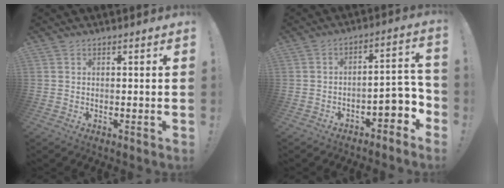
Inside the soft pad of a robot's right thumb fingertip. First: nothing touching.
{"total": 7.1, "force": [-3.2, 3.4, 5.3], "torque": [-0.055, 0.008, -0.056]}